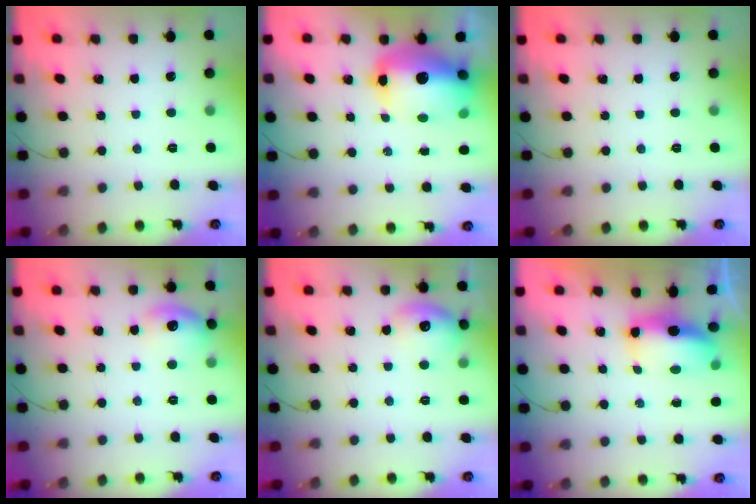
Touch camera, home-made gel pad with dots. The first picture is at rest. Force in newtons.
{"total": 16.9, "press": 16.3, "slide": 4.3}
{"total": 0.0}
{"total": 11.0, "press": 10.9, "slide": 0.9}
{"total": 11.7, "press": 11.6, "slide": 1.2}
{"total": 10.2, "press": 8.2, "slide": 6.1}